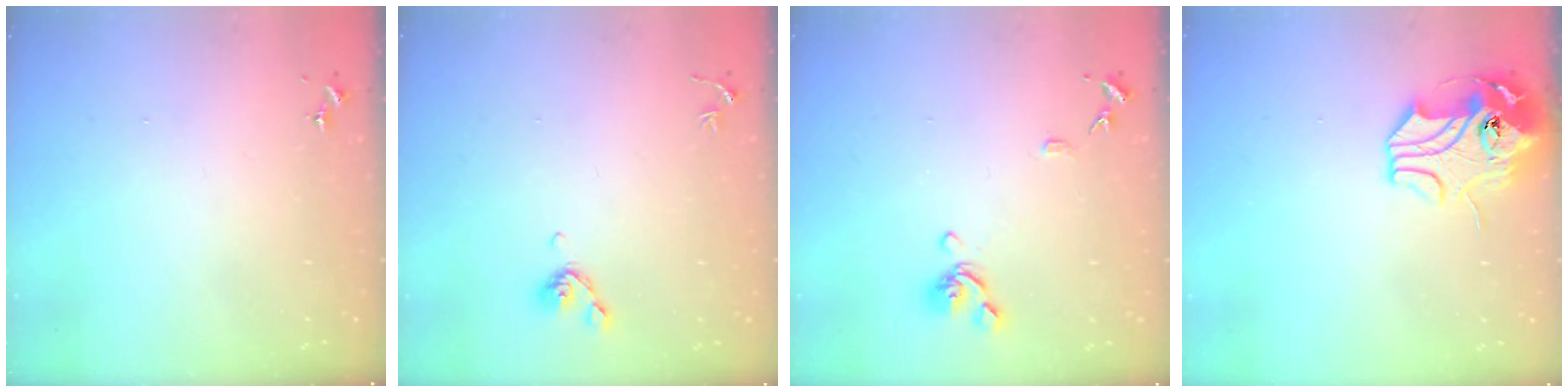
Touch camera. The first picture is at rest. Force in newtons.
{"total": 6.1, "press": 6.0, "slide": 1.1}
{"total": 10.4, "press": 10.3, "slide": 1.3}
{"total": 12.3, "press": 12.2, "slide": 2.0}